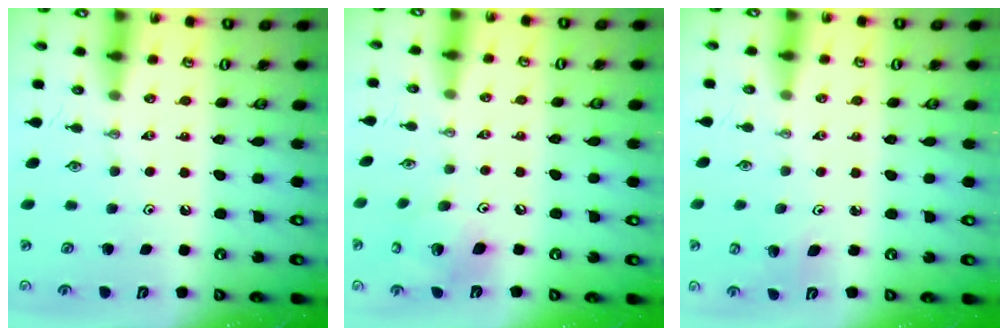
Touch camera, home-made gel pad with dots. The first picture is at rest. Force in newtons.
{"total": 14.1, "press": 13.8, "slide": 3.1}
{"total": 3.0, "press": 2.9, "slide": 0.9}